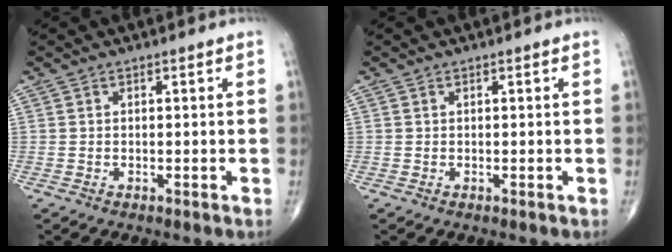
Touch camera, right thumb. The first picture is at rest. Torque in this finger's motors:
{"motor_torque": [0.28, -0.48, -0.21, -0.32, -0.01]}